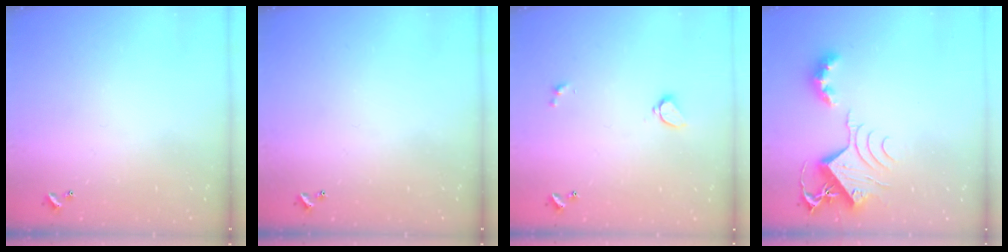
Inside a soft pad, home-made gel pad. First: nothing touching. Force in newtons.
{"total": 0.0}
{"total": 1.7, "press": 1.6, "slide": 0.5}
{"total": 9.5, "press": 9.3, "slide": 1.6}